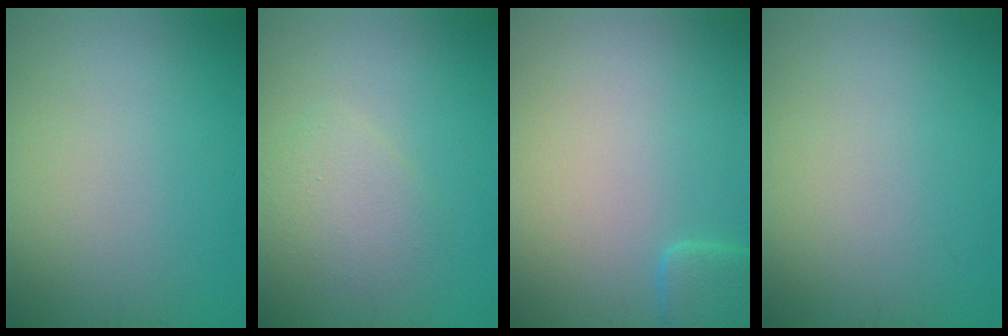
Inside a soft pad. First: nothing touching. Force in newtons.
{"total": 2.4, "press": 2.4, "slide": 0.1}
{"total": 2.0, "press": 2.0, "slide": 0.3}
{"total": 0.0}